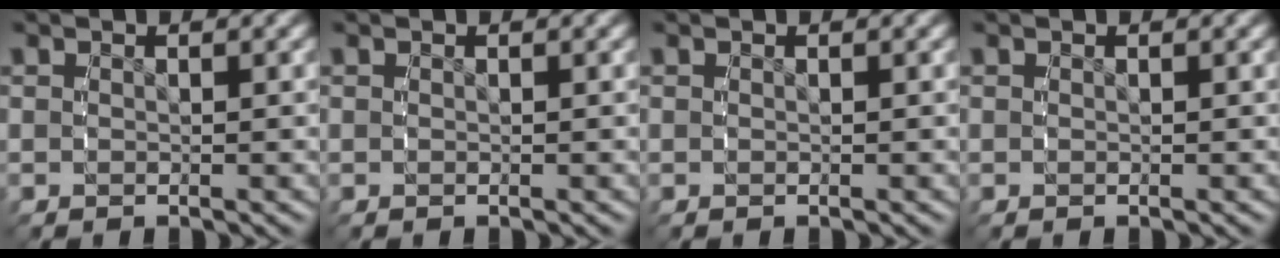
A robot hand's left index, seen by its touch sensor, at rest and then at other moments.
{"total": 0.0}
{"total": 0.0}
{"total": 0.0}